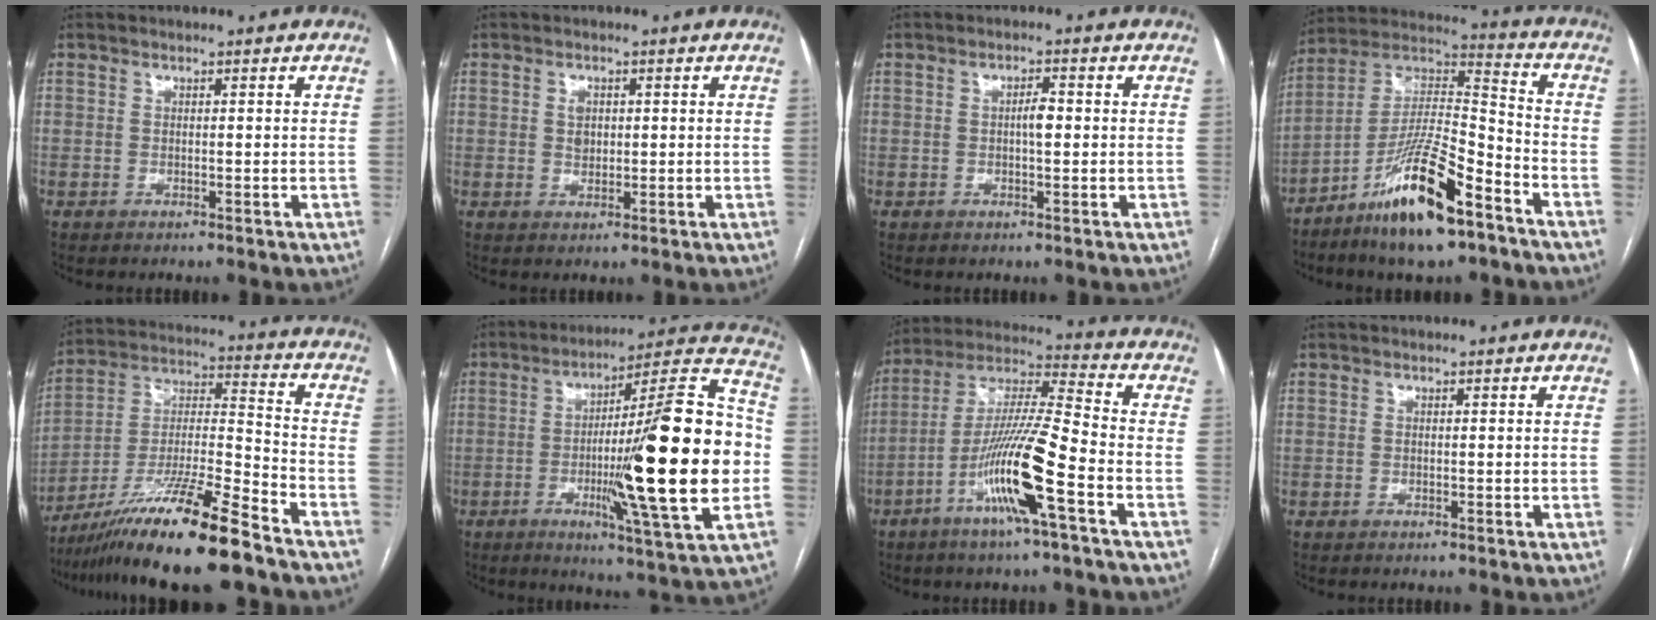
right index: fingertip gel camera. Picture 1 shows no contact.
{"total": 2.2, "force": [0.5, 1.6, 1.4], "torque": [-0.023, 0.000, 0.011]}
{"total": 2.3, "force": [0.0, 0.6, 2.2], "torque": [-0.037, 0.004, 0.000]}
{"total": 17.3, "force": [-10.6, 3.0, 13.4], "torque": [-0.262, -0.004, -0.189]}
{"total": 18.1, "force": [-13.5, -0.2, 12.1], "torque": [-0.244, -0.024, -0.244]}
{"total": 25.1, "force": [-3.3, 0.5, 24.9], "torque": [-0.339, 0.001, -0.059]}
{"total": 14.6, "force": [-6.1, -0.1, 13.2], "torque": [-0.262, -0.001, -0.118]}
{"total": 0.0}